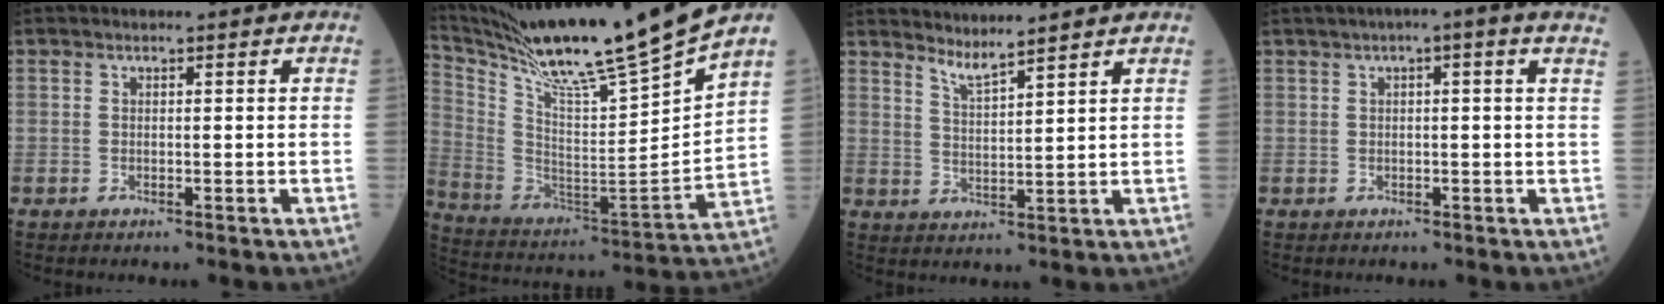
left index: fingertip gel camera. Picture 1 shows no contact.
{"total": 23.9, "force": [20.0, -2.3, 12.9], "torque": [-0.235, -0.061, 0.336]}
{"total": 4.1, "force": [3.9, -0.8, 1.0], "torque": [-0.031, -0.007, 0.074]}
{"total": 5.9, "force": [3.6, 0.0, 4.7], "torque": [-0.062, 0.028, 0.039]}